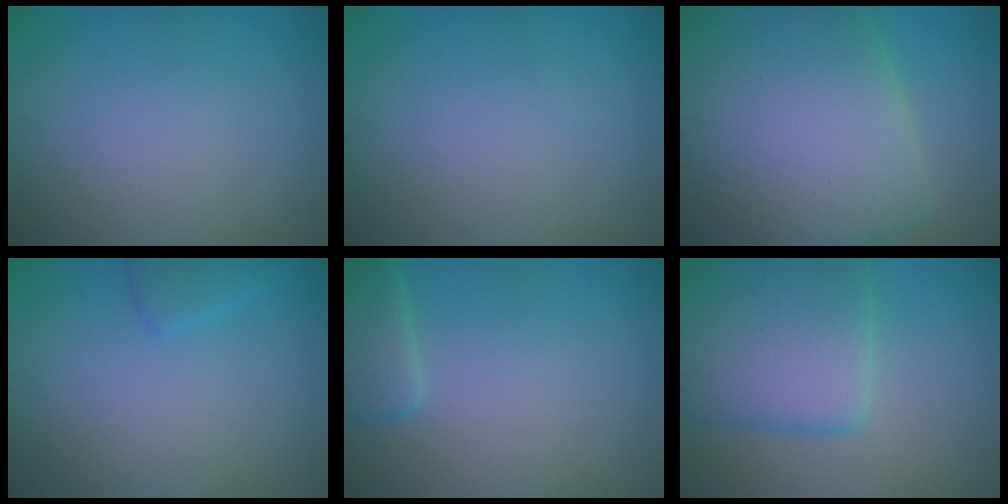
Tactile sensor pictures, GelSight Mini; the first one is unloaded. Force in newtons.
{"total": 0.0}
{"total": 14.1, "press": 14.1, "slide": 0.8}
{"total": 1.7, "press": 1.7, "slide": 0.1}
{"total": 2.4, "press": 2.4, "slide": 0.2}
{"total": 7.2, "press": 7.2, "slide": 0.5}